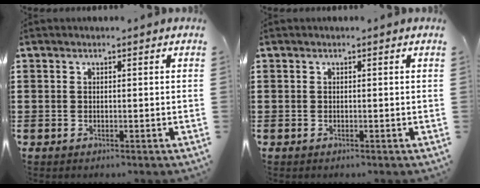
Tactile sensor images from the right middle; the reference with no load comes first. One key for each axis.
{"total": 0.0}